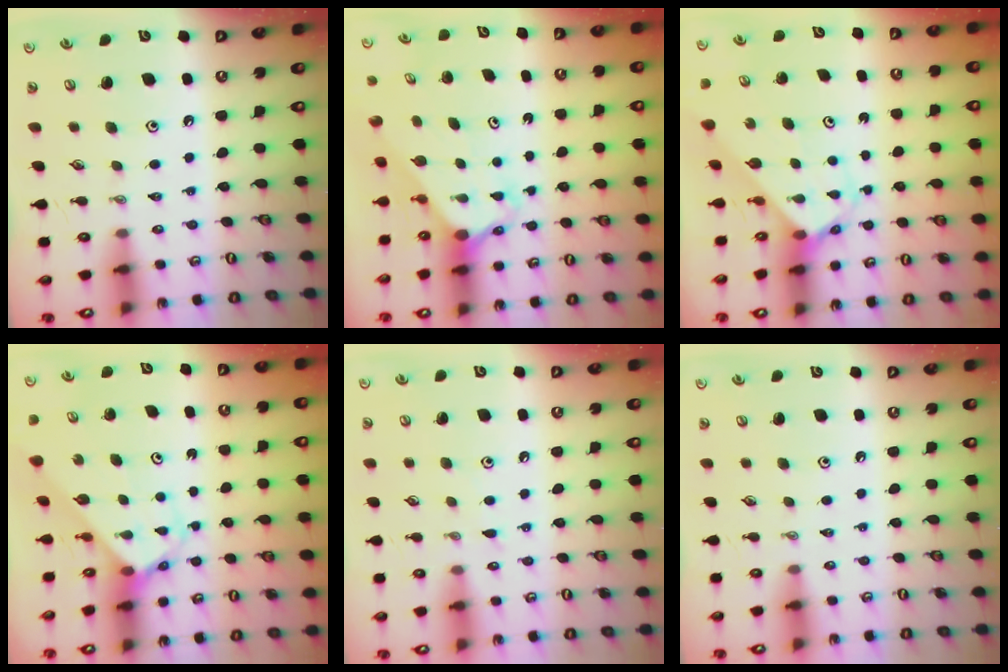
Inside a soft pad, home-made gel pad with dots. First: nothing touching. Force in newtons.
{"total": 2.7, "press": 2.7, "slide": 0.1}
{"total": 2.9, "press": 2.9, "slide": 0.2}
{"total": 2.8, "press": 2.8, "slide": 0.1}
{"total": 6.1, "press": 6.1, "slide": 0.7}
{"total": 0.0}